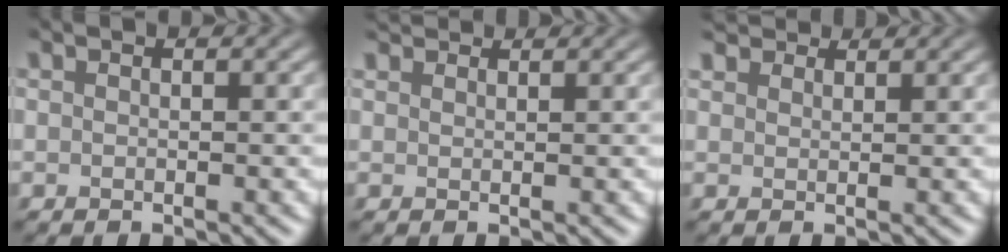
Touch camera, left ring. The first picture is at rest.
{"total": 2.7, "force": [2.6, 0.6, 0.7], "torque": [-0.017, 0.001, 0.039]}
{"total": 2.9, "force": [2.6, 1.0, 0.6], "torque": [-0.024, 0.003, 0.045]}